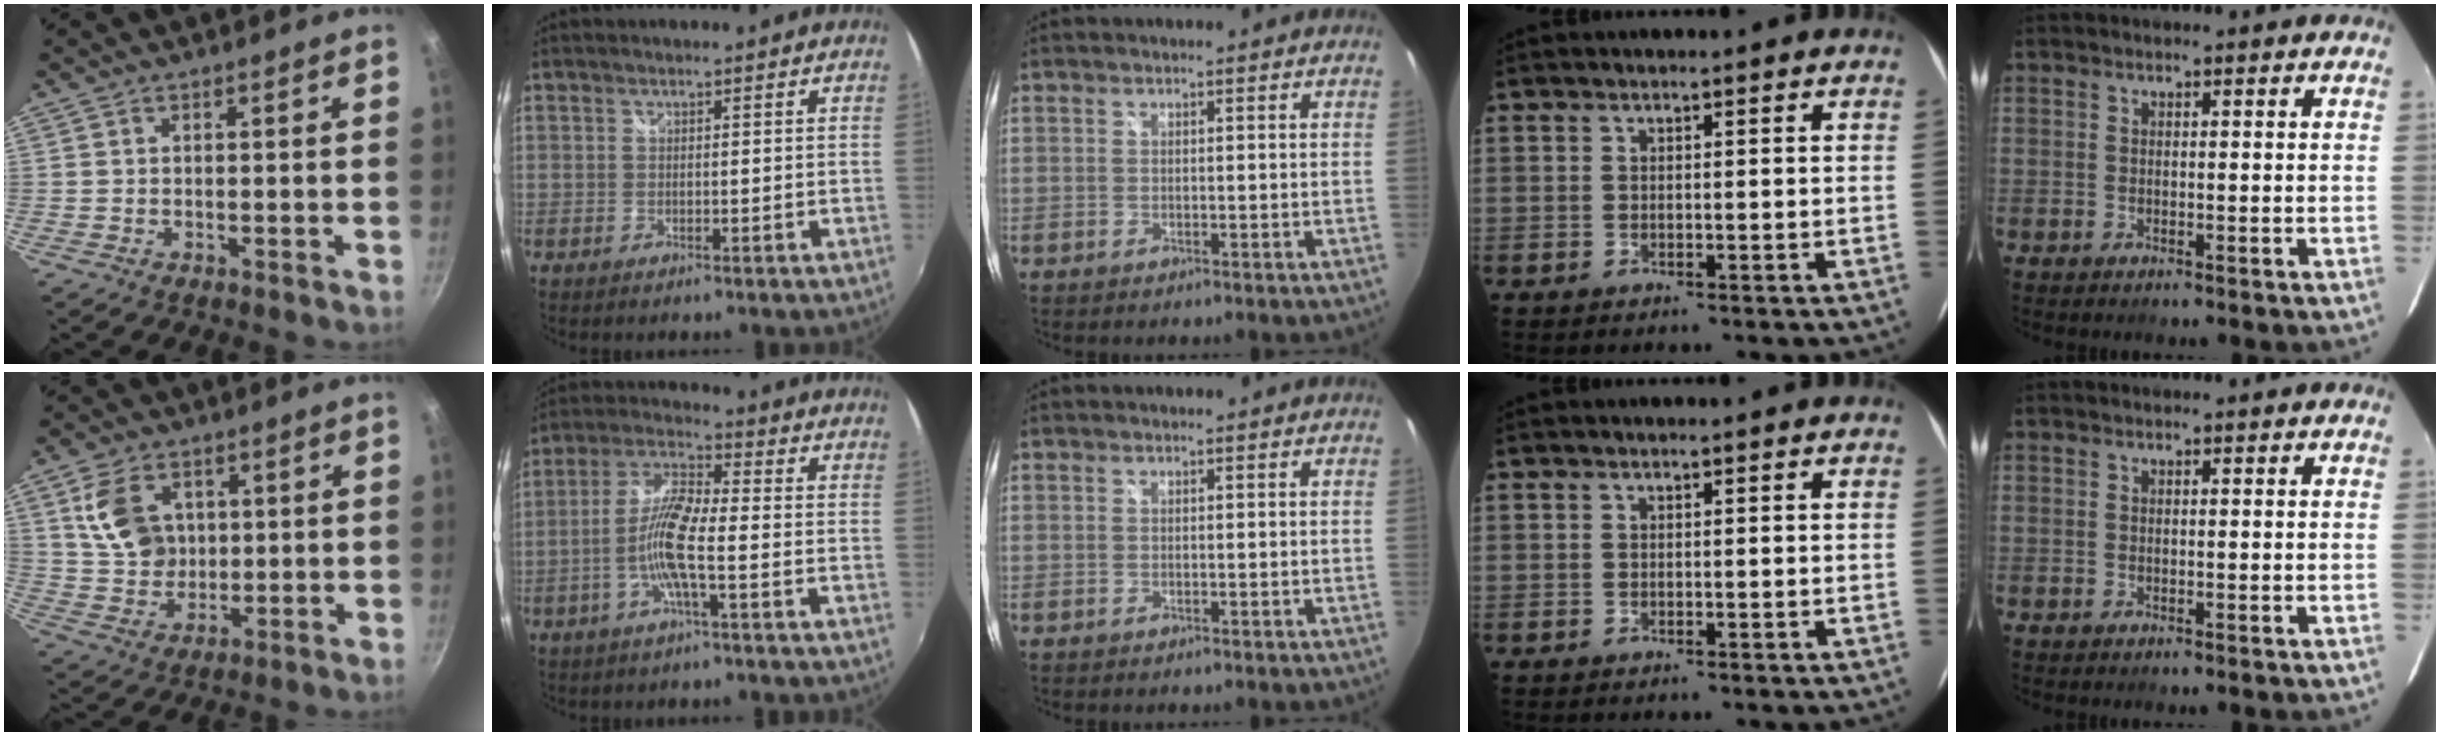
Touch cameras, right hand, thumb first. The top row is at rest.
{"thumb": {"total": 11.1, "force": [3.1, 8.5, 6.5], "torque": [-0.098, -0.015, 0.063]}, "index": {"total": 8.9, "force": [-2.6, 1.2, 8.4], "torque": [-0.181, 0.008, -0.051]}}